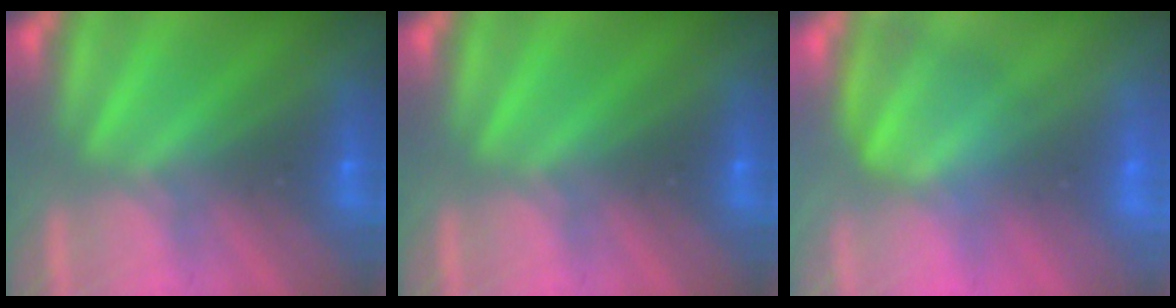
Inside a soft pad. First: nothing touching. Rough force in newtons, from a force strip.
{"total": 0.0}
{"total": 3.5}